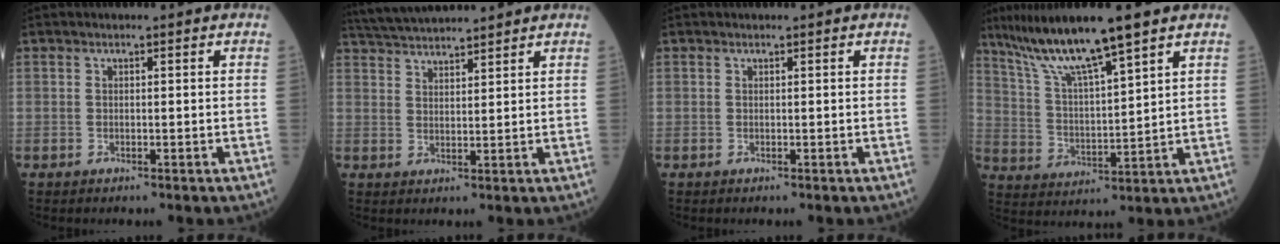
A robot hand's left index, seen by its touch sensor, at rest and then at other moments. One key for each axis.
{"total": 9.0, "fx": 8.5, "fy": 0.2, "fz": 3.0, "tx": -0.065, "ty": 0.036, "tz": 0.147}
{"total": 0.0}
{"total": 12.2, "fx": 9.3, "fy": -0.1, "fz": 8.0, "tx": -0.155, "ty": 0.008, "tz": 0.175}